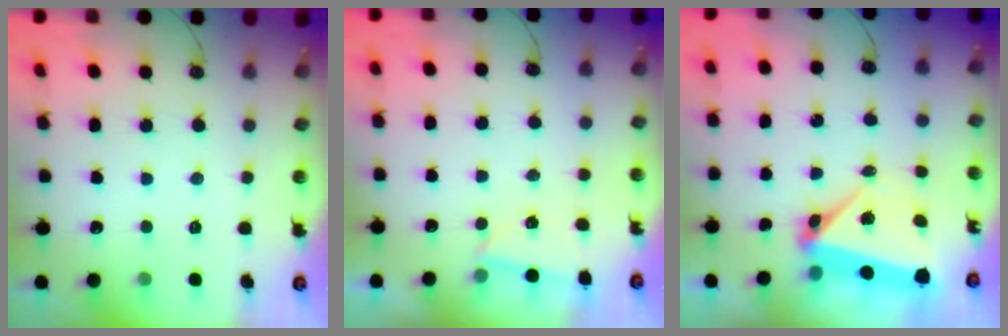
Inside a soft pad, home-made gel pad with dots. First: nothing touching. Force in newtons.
{"total": 0.6, "press": 0.0, "slide": 0.6}
{"total": 7.3, "press": 7.3, "slide": 0.7}